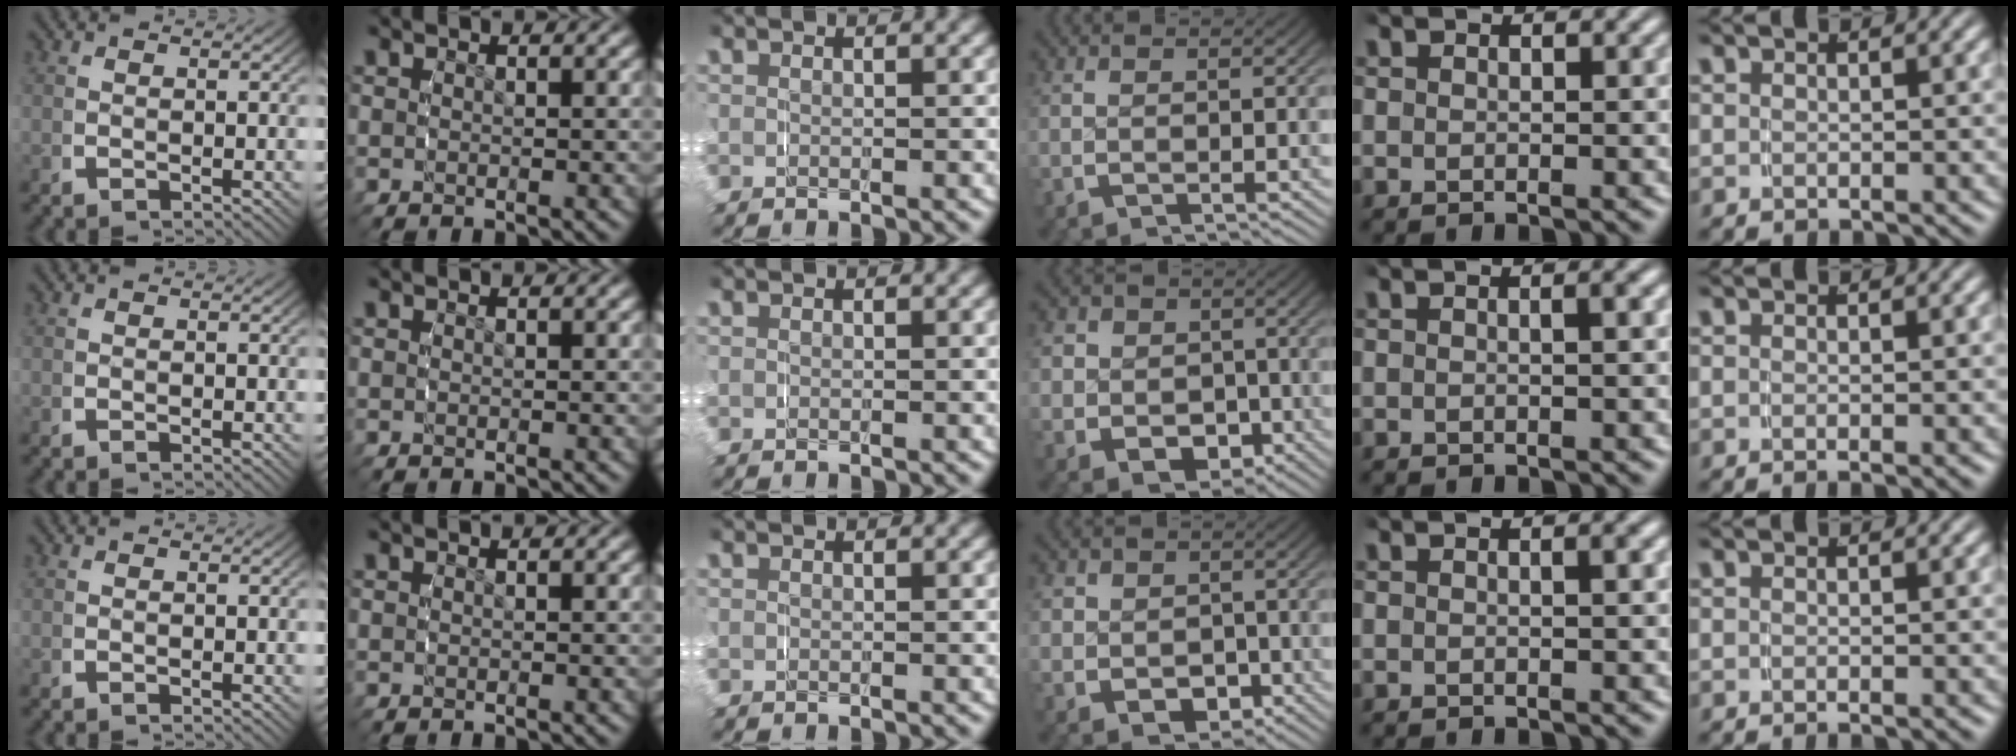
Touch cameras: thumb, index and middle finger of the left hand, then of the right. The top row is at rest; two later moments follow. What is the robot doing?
{"motion": "grasp_and_lifting", "object": "paper towel"}